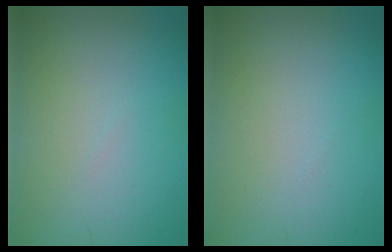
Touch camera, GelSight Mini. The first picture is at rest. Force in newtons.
{"total": 0.0}